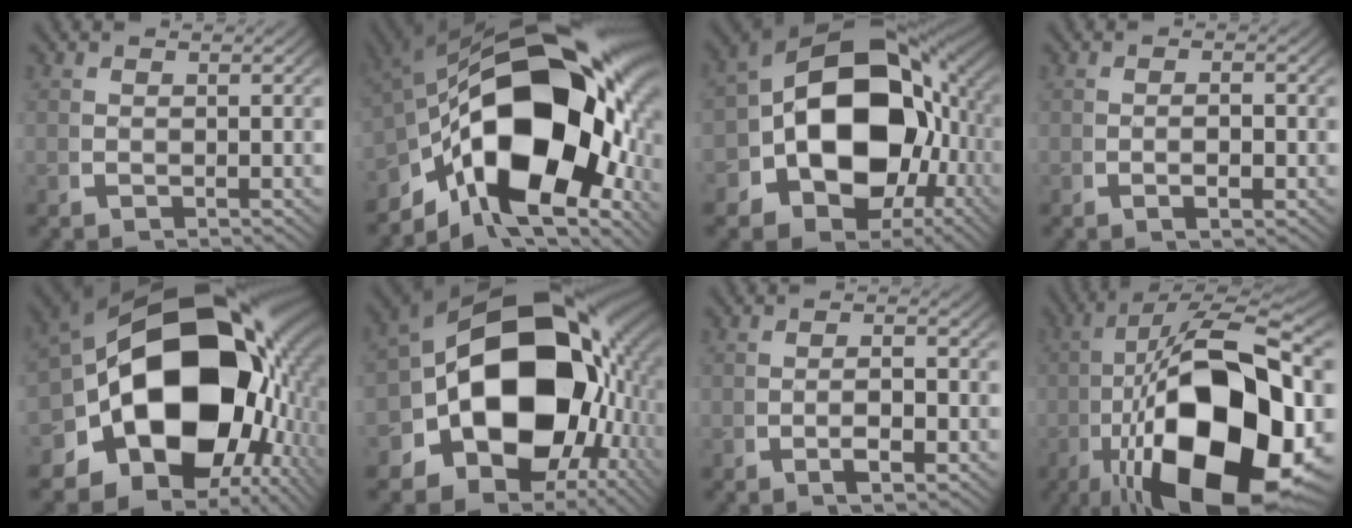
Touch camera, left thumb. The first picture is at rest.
{"total": 28.1, "force": [0.1, 16.4, 22.9], "torque": [-0.372, -0.040, 0.014]}
{"total": 21.0, "force": [-1.2, 14.7, 14.9], "torque": [-0.271, -0.066, 0.002]}
{"total": 1.8, "force": [-0.4, 0.8, 1.6], "torque": [-0.026, 0.003, -0.008]}
{"total": 31.8, "force": [0.2, 20.9, 23.9], "torque": [-0.413, -0.066, 0.022]}
{"total": 27.5, "force": [-0.6, 18.5, 20.3], "torque": [-0.357, -0.072, 0.014]}
{"total": 2.4, "force": [-0.7, 1.0, 2.1], "torque": [-0.034, 0.002, -0.012]}
{"total": 24.0, "force": [-4.9, 12.1, 20.2], "torque": [-0.354, -0.071, -0.035]}